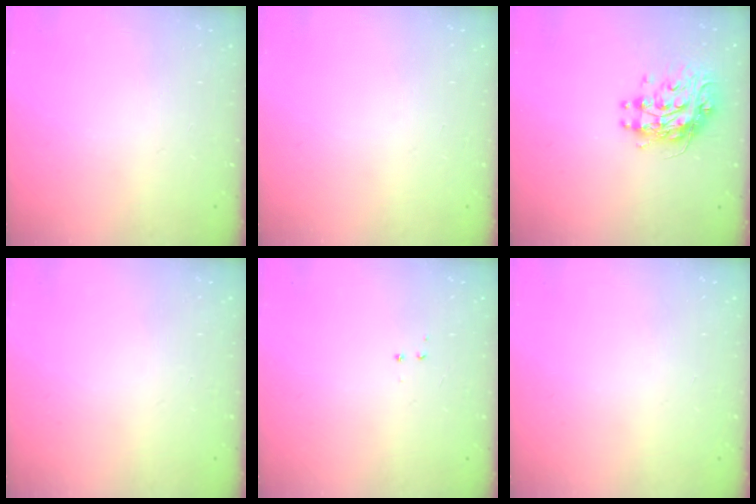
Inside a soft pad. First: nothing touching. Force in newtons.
{"total": 0.0}
{"total": 10.7, "press": 10.7, "slide": 0.9}
{"total": 0.0}
{"total": 3.5, "press": 3.5, "slide": 0.5}
{"total": 0.0}